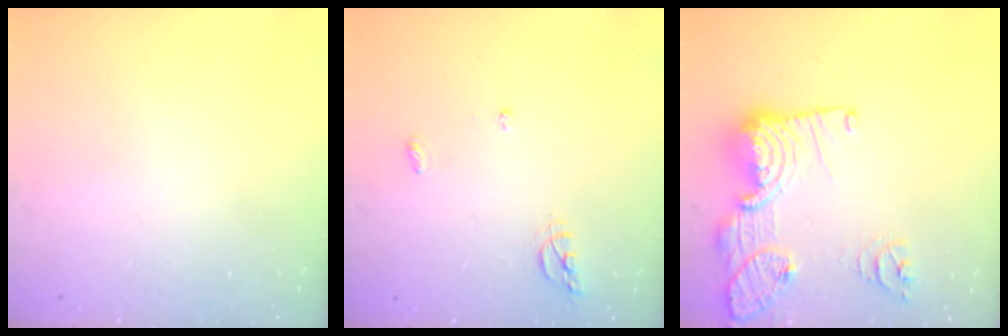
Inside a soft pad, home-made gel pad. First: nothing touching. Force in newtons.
{"total": 6.5, "press": 6.5, "slide": 0.6}
{"total": 18.4, "press": 18.3, "slide": 1.7}